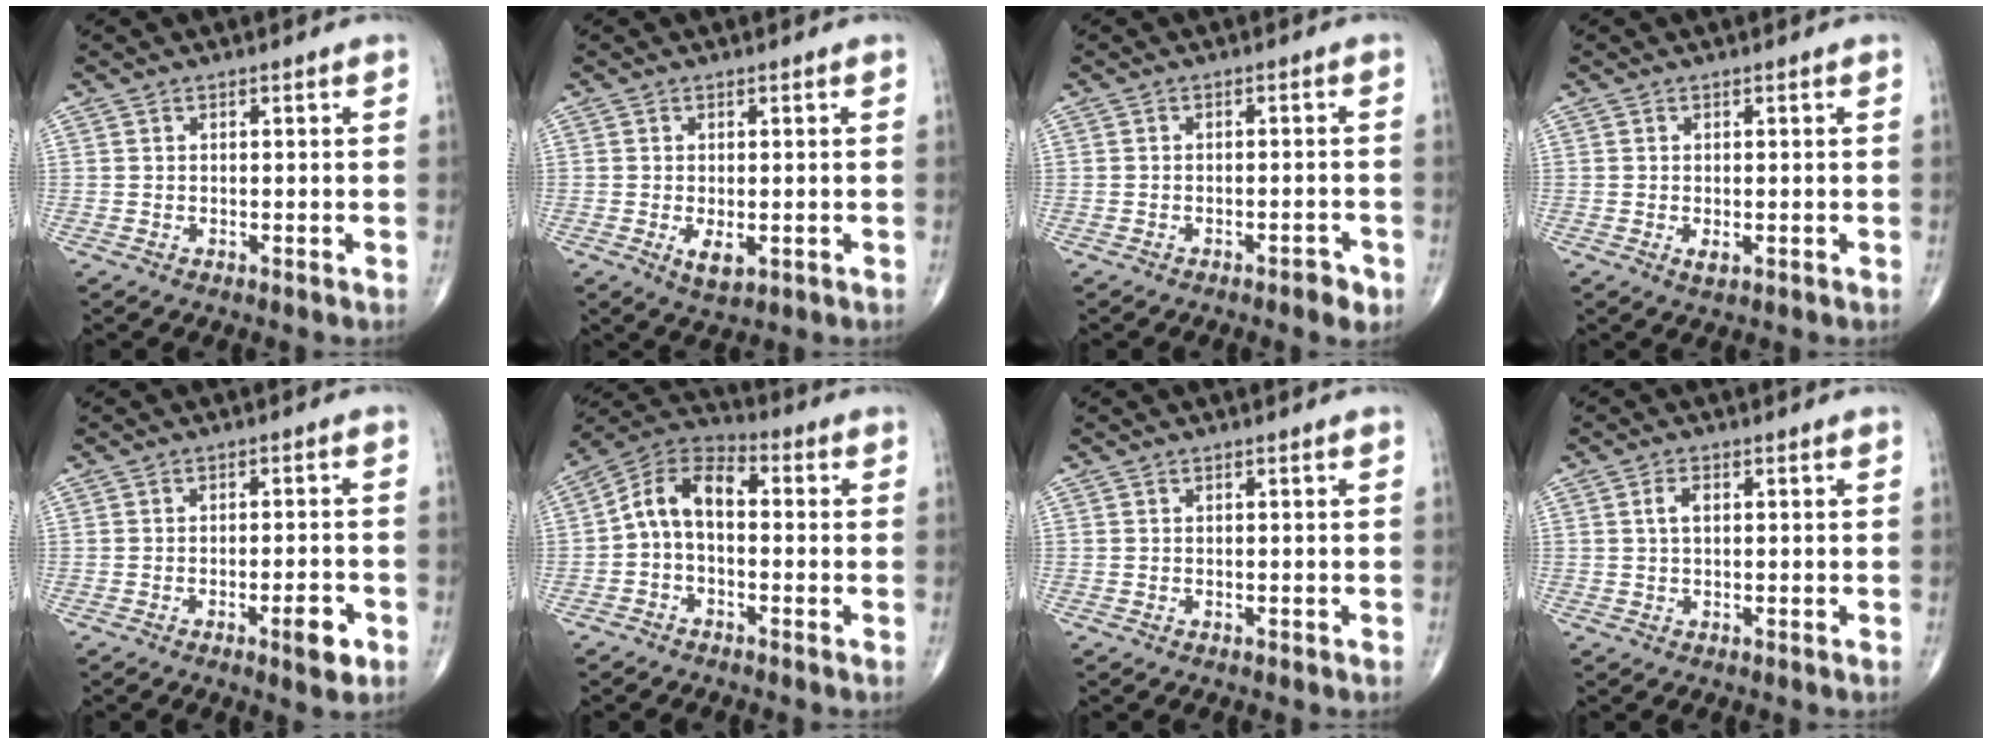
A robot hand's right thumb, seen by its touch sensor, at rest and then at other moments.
{"total": 3.5, "force": [-0.9, 1.7, 2.9], "torque": [-0.046, -0.008, -0.009]}
{"total": 2.6, "force": [-1.7, 1.0, 1.7], "torque": [-0.017, 0.012, -0.023]}
{"total": 1.5, "force": [-0.4, 0.7, 1.2], "torque": [-0.020, -0.003, -0.005]}
{"total": 5.0, "force": [-2.3, 1.3, 4.2], "torque": [-0.051, 0.008, -0.030]}
{"total": 9.4, "force": [-0.3, 5.8, 7.4], "torque": [-0.119, 0.038, -0.023]}
{"total": 0.0}
{"total": 2.3, "force": [0.5, 1.3, 1.9], "torque": [-0.036, 0.007, 0.010]}